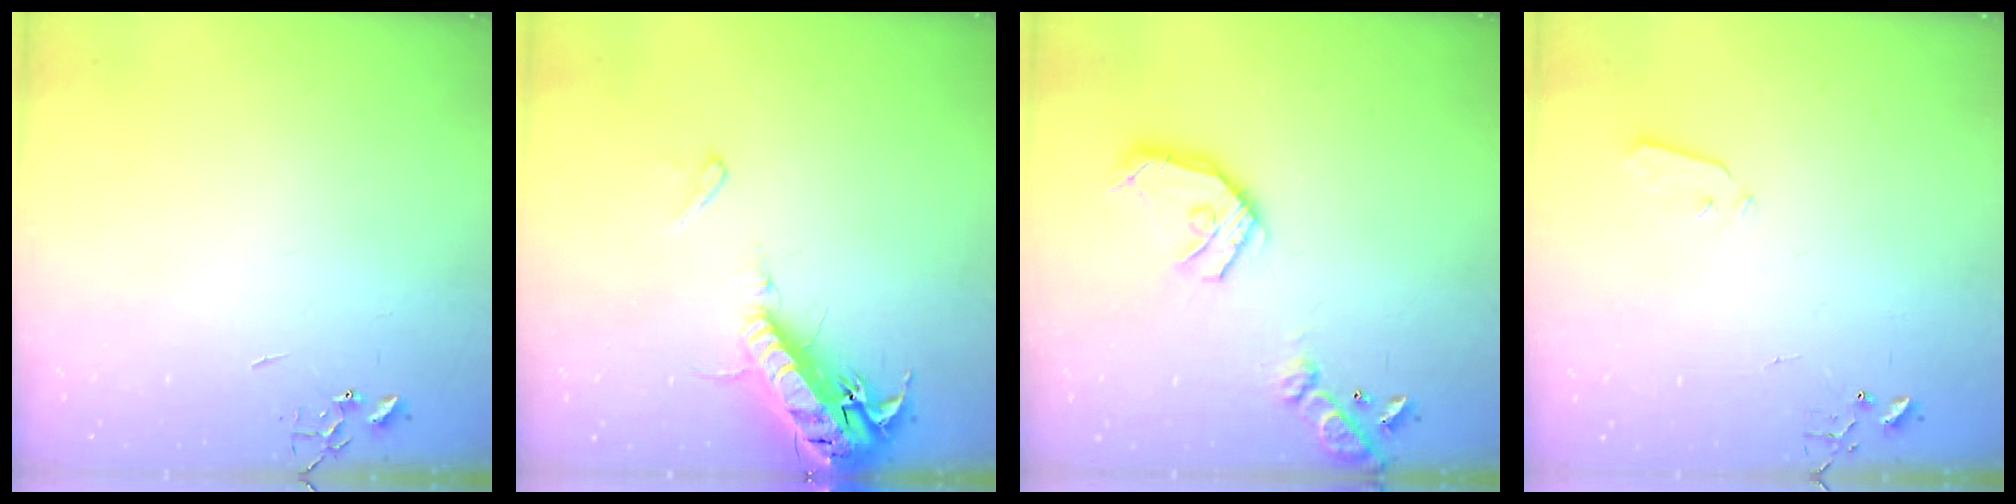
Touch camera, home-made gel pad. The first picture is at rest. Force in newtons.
{"total": 17.4, "press": 16.9, "slide": 4.1}
{"total": 16.6, "press": 16.4, "slide": 2.5}
{"total": 3.7, "press": 3.7, "slide": 0.1}